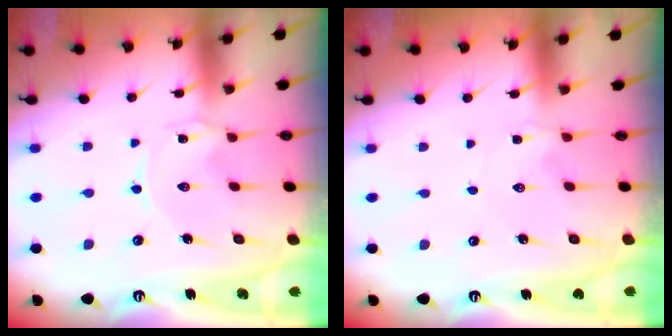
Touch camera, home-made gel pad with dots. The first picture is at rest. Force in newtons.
{"total": 1.6, "press": 1.6, "slide": 0.3}